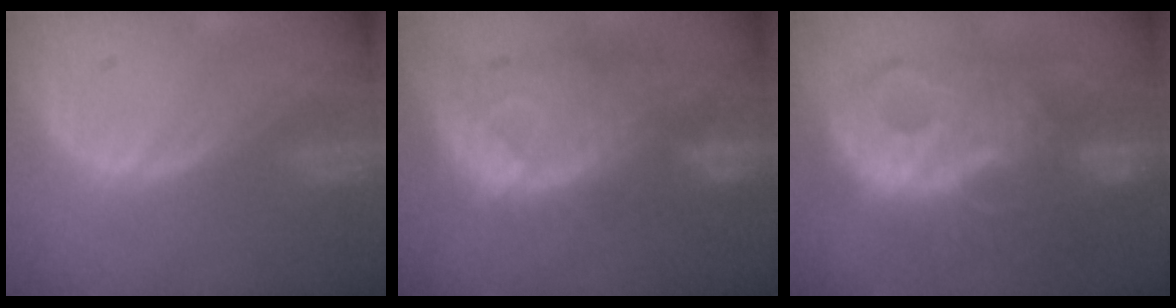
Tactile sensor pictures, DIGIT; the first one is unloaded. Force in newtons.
{"total": 10.7, "press": 9.7, "slide": 4.7}
{"total": 11.9, "press": 11.9, "slide": 0.7}